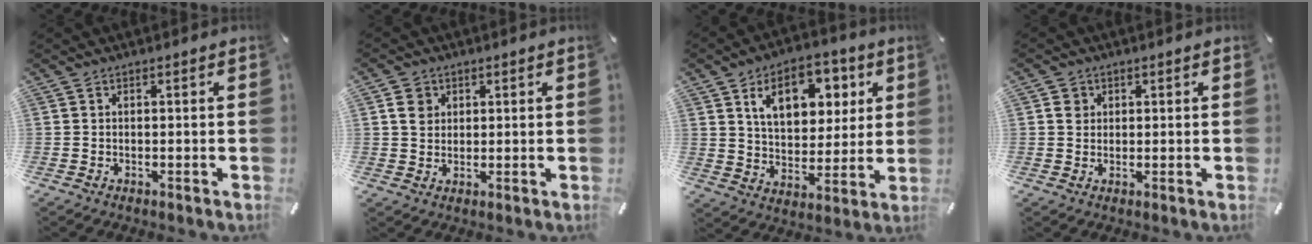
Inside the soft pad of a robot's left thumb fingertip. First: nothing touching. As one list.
[{"total": 3.9, "force": [1.3, 3.5, 1.1], "torque": [-0.016, 0.002, 0.021]}, {"total": 13.6, "force": [6.7, 9.0, 7.6], "torque": [-0.126, -0.014, 0.119]}, {"total": 2.3, "force": [0.7, 2.2, 0.4], "torque": [0.002, -0.001, 0.009]}]